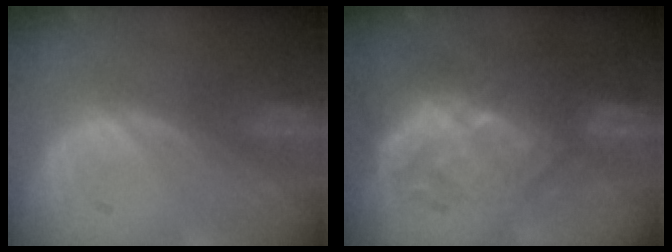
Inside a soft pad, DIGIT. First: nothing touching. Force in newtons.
{"total": 10.1, "press": 8.7, "slide": 5.1}